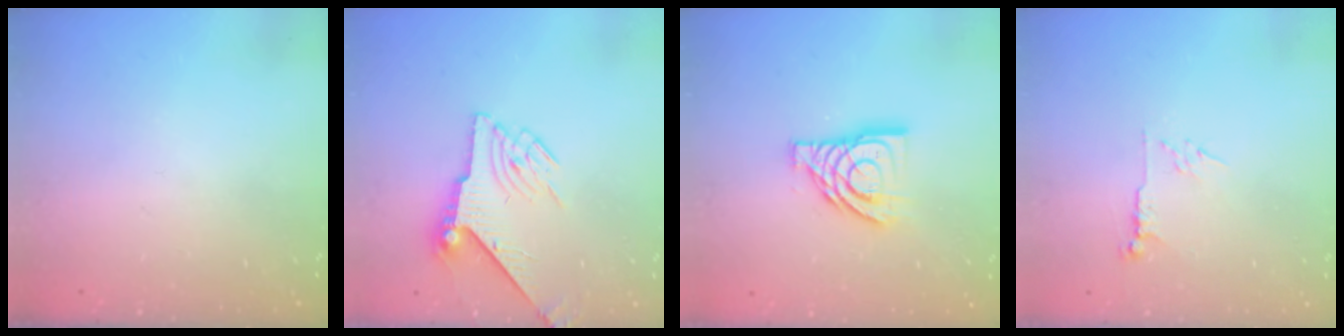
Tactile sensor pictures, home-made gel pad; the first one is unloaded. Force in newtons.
{"total": 6.7, "press": 6.6, "slide": 1.0}
{"total": 12.5, "press": 12.4, "slide": 1.5}
{"total": 5.1, "press": 5.1, "slide": 0.4}